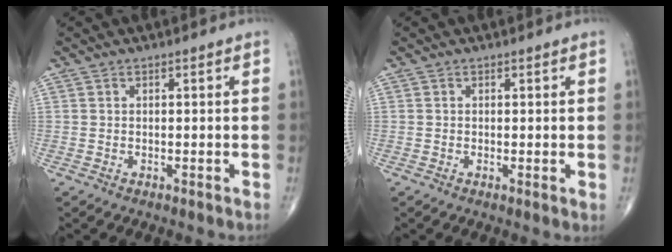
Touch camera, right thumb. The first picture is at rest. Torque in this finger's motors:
{"motor_torque": [-0.24, 0.31, 0.05, 0.12, 0.00]}